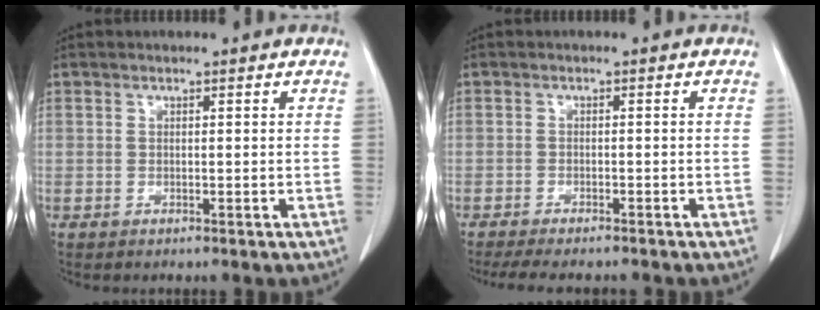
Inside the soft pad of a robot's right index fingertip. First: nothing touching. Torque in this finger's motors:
{"motor_torque": [0.88, -0.84, 0.24, 0.05]}